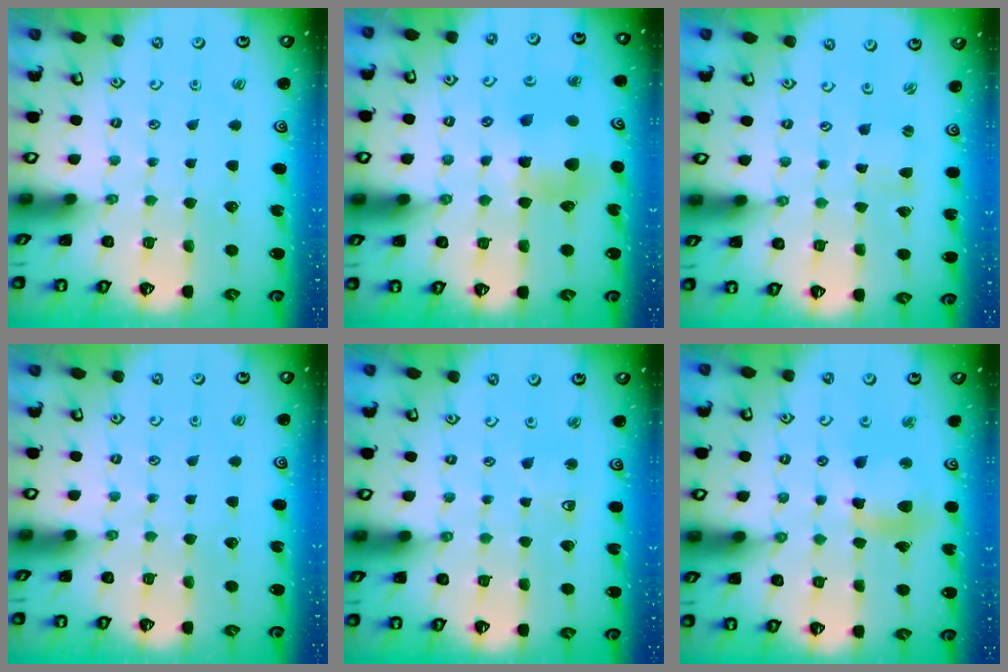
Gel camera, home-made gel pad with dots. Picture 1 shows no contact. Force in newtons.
{"total": 9.4, "press": 9.4, "slide": 1.0}
{"total": 1.7, "press": 1.7, "slide": 0.3}
{"total": 0.0}
{"total": 4.2, "press": 4.1, "slide": 0.7}
{"total": 11.4, "press": 11.3, "slide": 1.5}